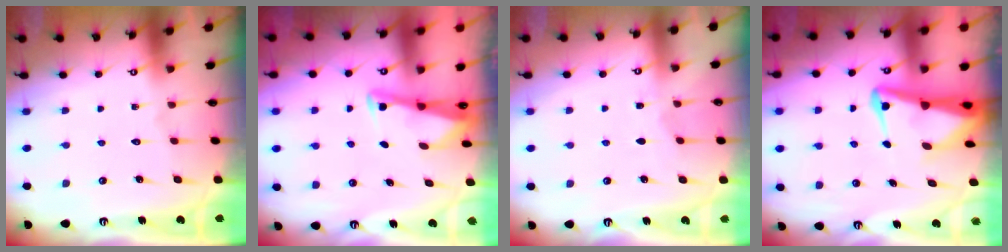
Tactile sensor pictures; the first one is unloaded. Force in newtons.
{"total": 2.8, "press": 2.8, "slide": 0.3}
{"total": 2.9, "press": 2.9, "slide": 0.3}
{"total": 5.3, "press": 5.2, "slide": 0.9}